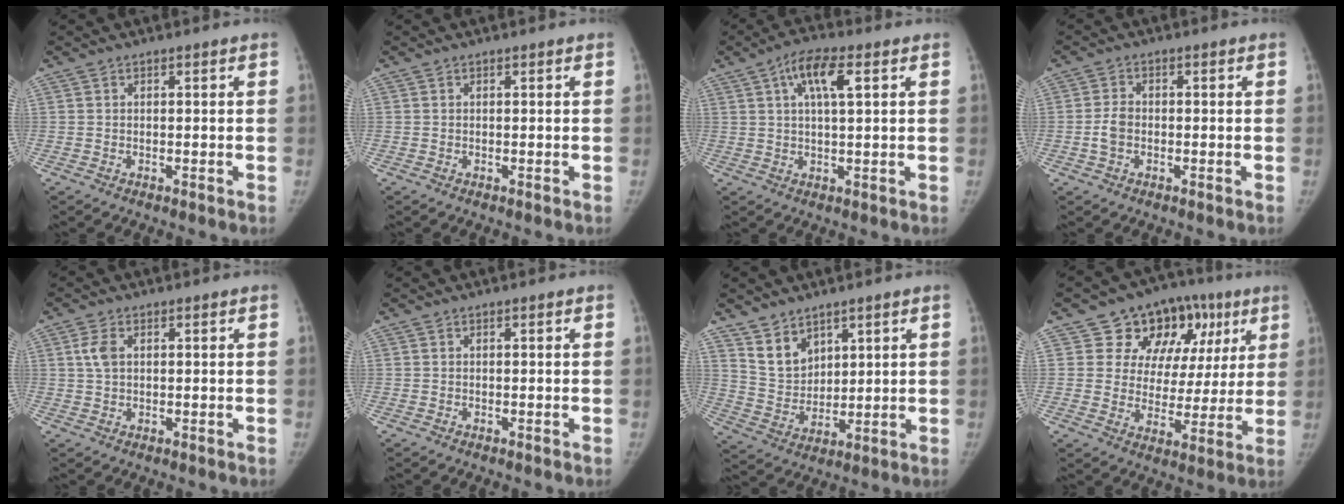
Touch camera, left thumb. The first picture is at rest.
{"total": 0.0}
{"total": 7.4, "force": [2.8, 2.3, 6.4], "torque": [-0.118, 0.006, 0.047]}
{"total": 3.2, "force": [-0.9, 2.2, 2.1], "torque": [-0.042, 0.011, -0.021]}
{"total": 3.4, "force": [1.0, 2.1, 2.4], "torque": [-0.051, 0.004, 0.020]}
{"total": 0.0}
{"total": 7.3, "force": [5.2, 4.6, 2.1], "torque": [-0.014, -0.038, 0.113]}
{"total": 16.6, "force": [7.7, 12.3, 8.2], "torque": [-0.046, 0.003, 0.114]}